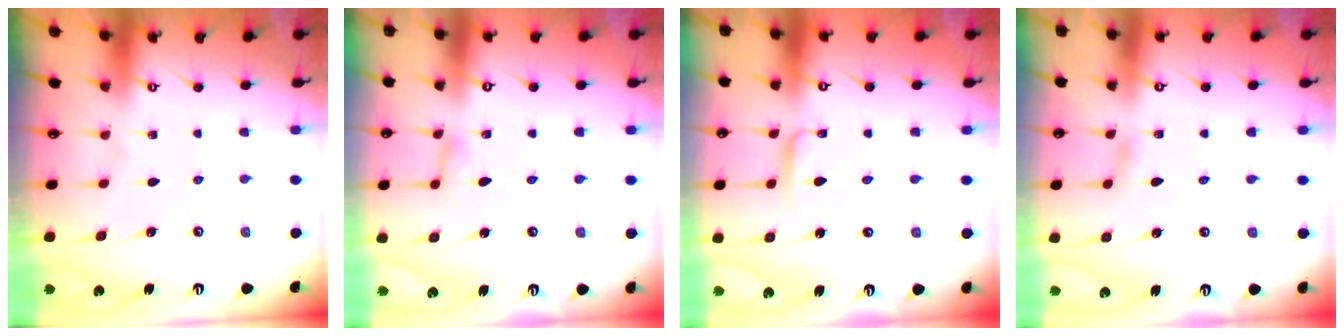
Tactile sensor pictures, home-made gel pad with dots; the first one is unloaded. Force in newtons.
{"total": 2.8, "press": 2.8, "slide": 0.2}
{"total": 2.9, "press": 2.9, "slide": 0.2}
{"total": 2.5, "press": 2.5, "slide": 0.3}